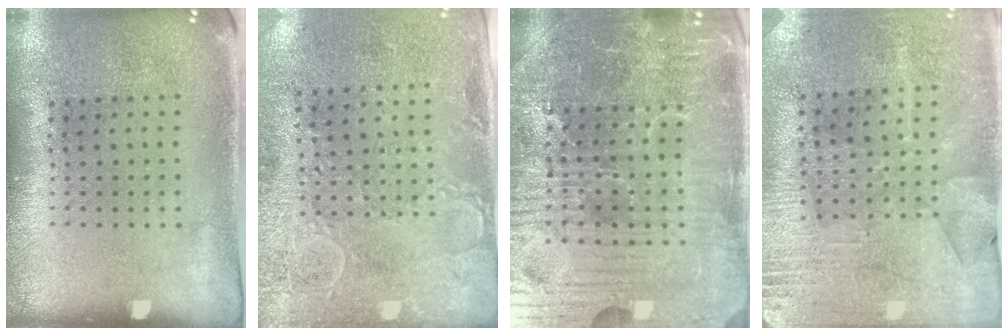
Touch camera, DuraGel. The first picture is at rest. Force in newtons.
{"total": 2.9, "press": 2.5, "slide": 1.5}
{"total": 5.2, "press": 5.0, "slide": 1.4}
{"total": 2.9, "press": 2.8, "slide": 0.8}